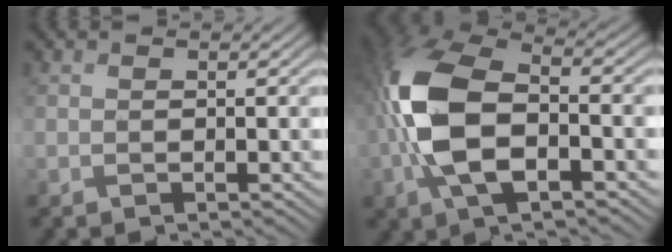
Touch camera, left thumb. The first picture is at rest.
{"total": 12.7, "force": [-2.0, 6.4, 10.8], "torque": [-0.248, 0.003, -0.049]}